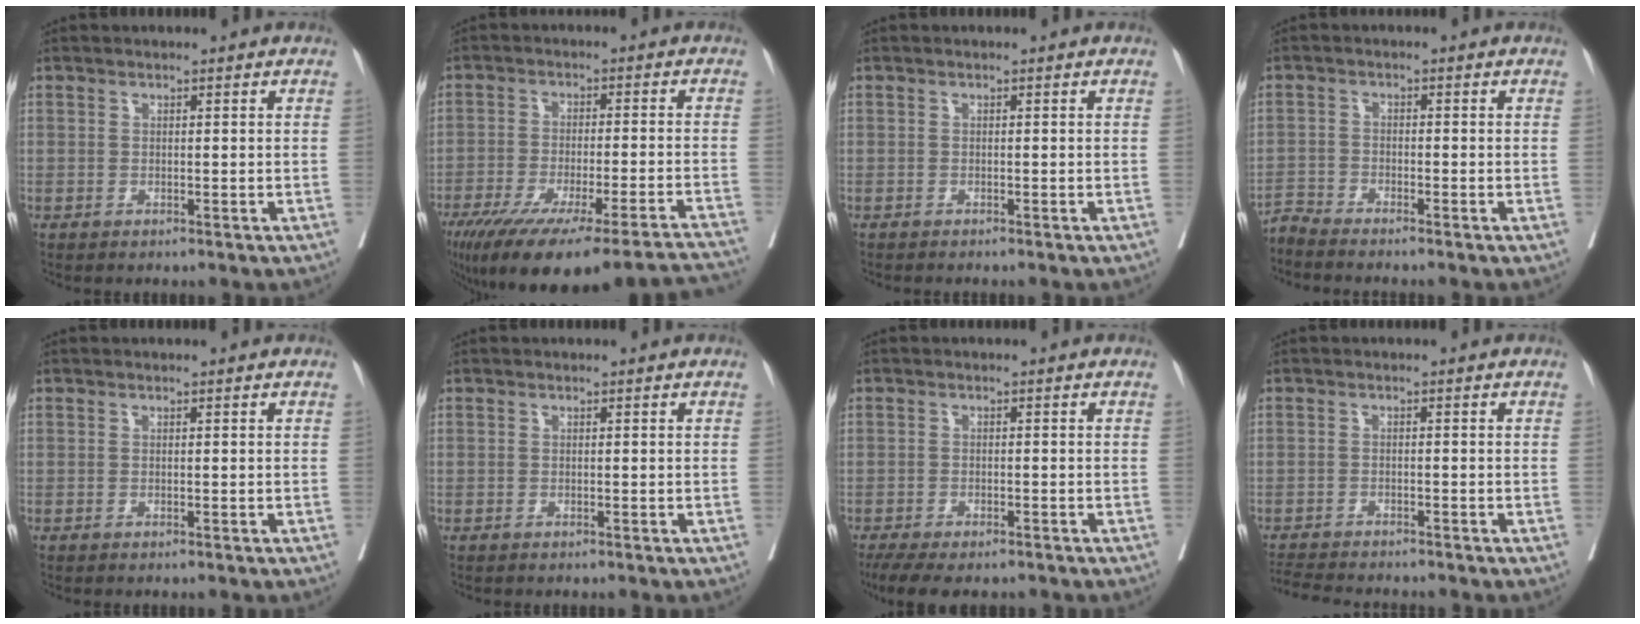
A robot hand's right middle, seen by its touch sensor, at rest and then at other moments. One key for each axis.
{"total": 27.8, "fx": -23.9, "fy": 1.8, "fz": 14.2, "tx": -0.167, "ty": -0.051, "tz": -0.324}
{"total": 0.7, "fx": -0.7, "fy": 0.0, "fz": 0.1, "tx": -0.009, "ty": -0.004, "tz": -0.017}
{"total": 3.2, "fx": -3.0, "fy": -0.9, "fz": -0.4, "tx": 0.007, "ty": -0.019, "tz": -0.062}
{"total": 0.0}
{"total": 0.0}
{"total": 7.8, "fx": -6.1, "fy": 2.8, "fz": 4.0, "tx": -0.063, "ty": -0.010, "tz": -0.092}
{"total": 6.1, "fx": -5.9, "fy": 0.4, "fz": 1.7, "tx": -0.028, "ty": -0.016, "tz": -0.099}